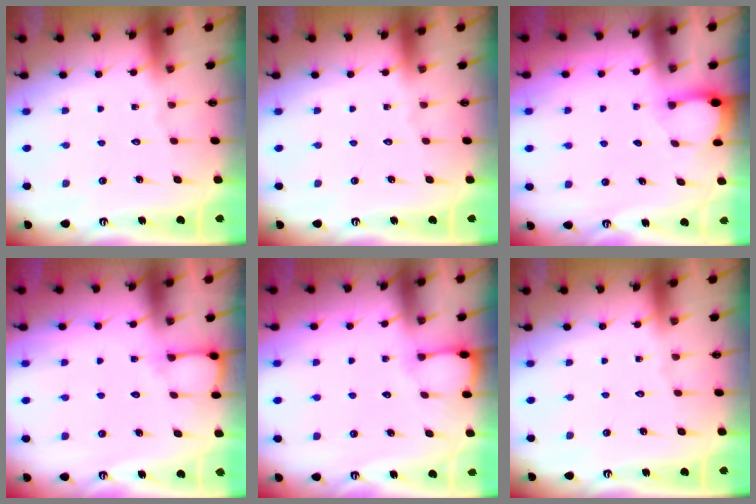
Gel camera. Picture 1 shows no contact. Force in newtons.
{"total": 0.0}
{"total": 2.1, "press": 2.1, "slide": 0.3}
{"total": 4.6, "press": 4.5, "slide": 0.5}
{"total": 2.5, "press": 2.5, "slide": 0.2}
{"total": 0.0}